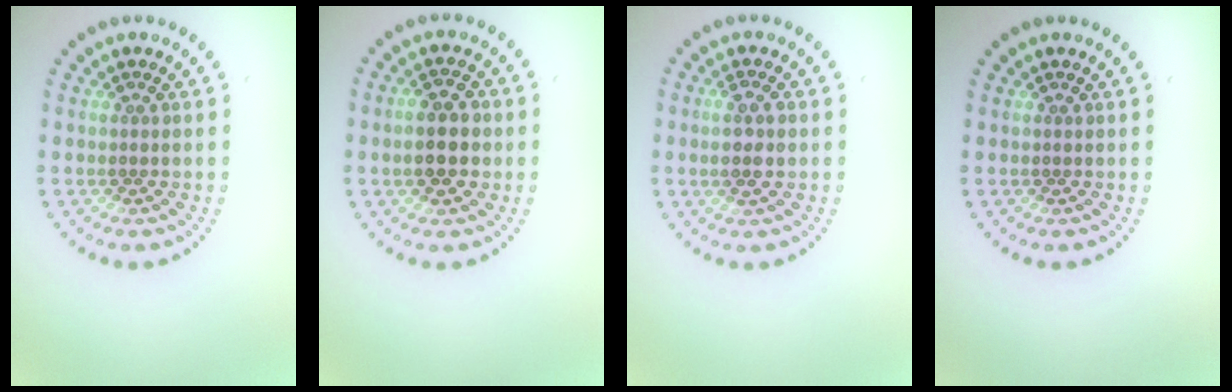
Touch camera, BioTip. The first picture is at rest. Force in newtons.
{"total": 3.3, "press": 3.3, "slide": 0.2}
{"total": 2.3, "press": 2.1, "slide": 0.8}
{"total": 0.0}